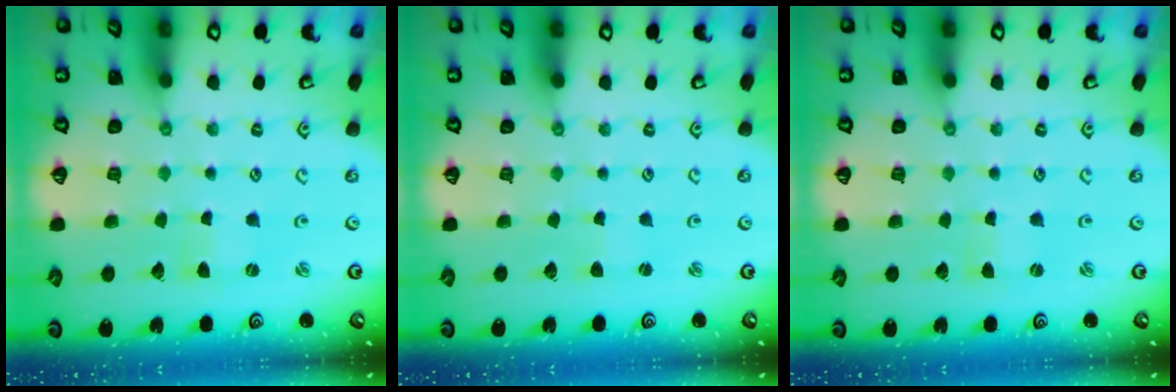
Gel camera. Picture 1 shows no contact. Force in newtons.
{"total": 0.9, "press": 0.8, "slide": 0.1}
{"total": 0.0}